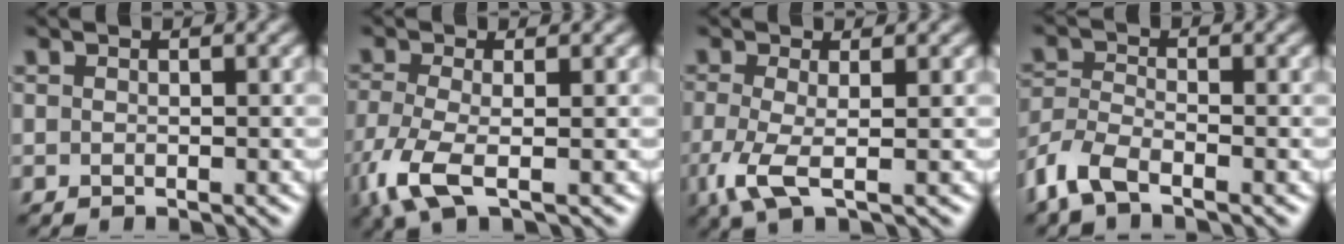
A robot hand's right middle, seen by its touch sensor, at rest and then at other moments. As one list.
[{"total": 4.9, "force": [-2.2, 1.6, 4.0], "torque": [-0.105, -0.015, -0.052]}, {"total": 3.7, "force": [-1.1, 1.0, 3.3], "torque": [-0.084, -0.010, -0.026]}, {"total": 4.2, "force": [-3.0, 1.5, 2.5], "torque": [-0.059, -0.007, -0.074]}]